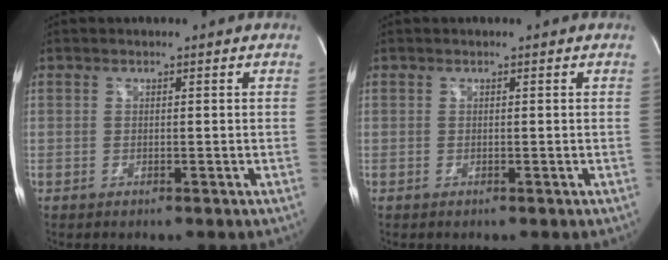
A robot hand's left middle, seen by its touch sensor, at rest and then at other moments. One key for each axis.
{"total": 0.0}